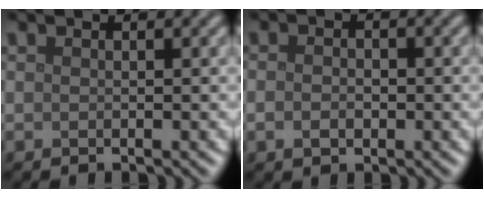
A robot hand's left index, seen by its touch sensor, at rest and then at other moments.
{"total": 1.8, "force": [-0.5, 1.2, 1.3], "torque": [-0.025, 0.000, -0.010]}